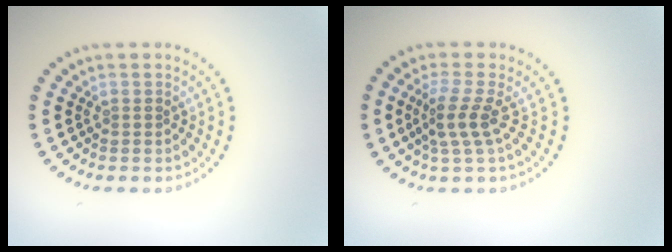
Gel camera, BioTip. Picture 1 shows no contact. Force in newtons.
{"total": 2.5, "press": 1.9, "slide": 1.7}